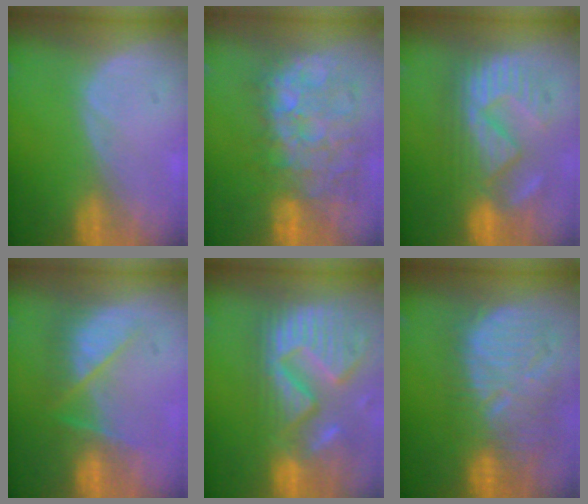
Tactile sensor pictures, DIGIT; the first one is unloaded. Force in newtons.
{"total": 11.3, "press": 10.5, "slide": 4.1}
{"total": 9.9, "press": 9.8, "slide": 0.9}
{"total": 6.9, "press": 6.9, "slide": 1.1}
{"total": 14.4, "press": 12.0, "slide": 8.0}
{"total": 12.6, "press": 11.2, "slide": 5.8}